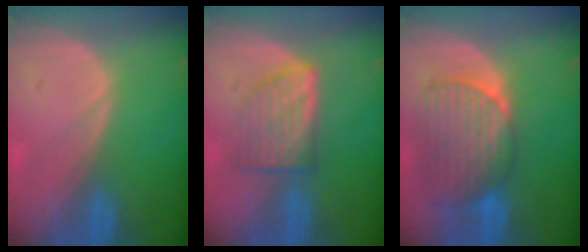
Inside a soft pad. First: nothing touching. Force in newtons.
{"total": 6.2, "press": 5.9, "slide": 1.9}
{"total": 9.1, "press": 8.4, "slide": 3.5}